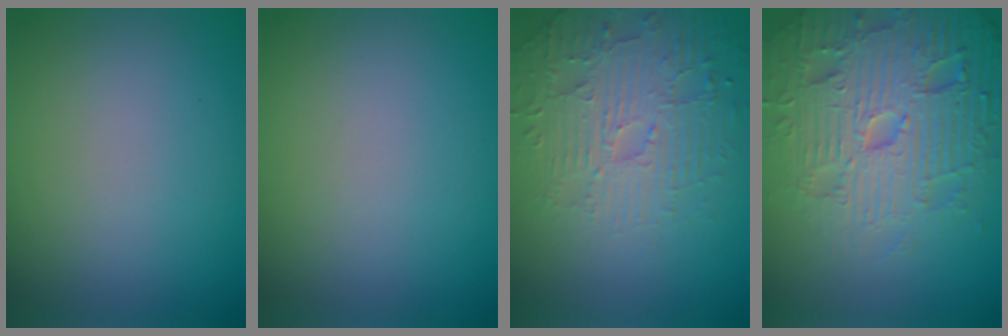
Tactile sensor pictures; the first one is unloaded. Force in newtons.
{"total": 0.0}
{"total": 4.7, "press": 3.7, "slide": 2.9}
{"total": 7.8, "press": 7.5, "slide": 1.8}